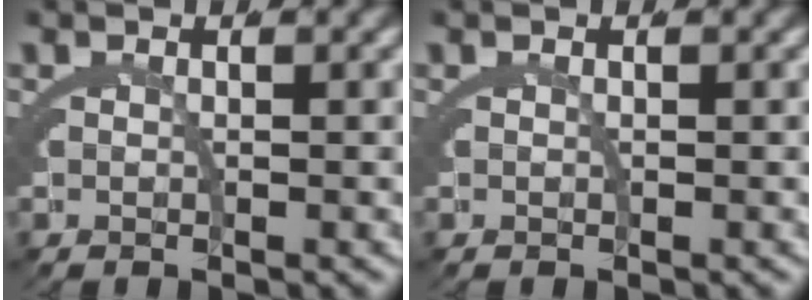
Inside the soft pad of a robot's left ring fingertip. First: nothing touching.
{"total": 0.0}